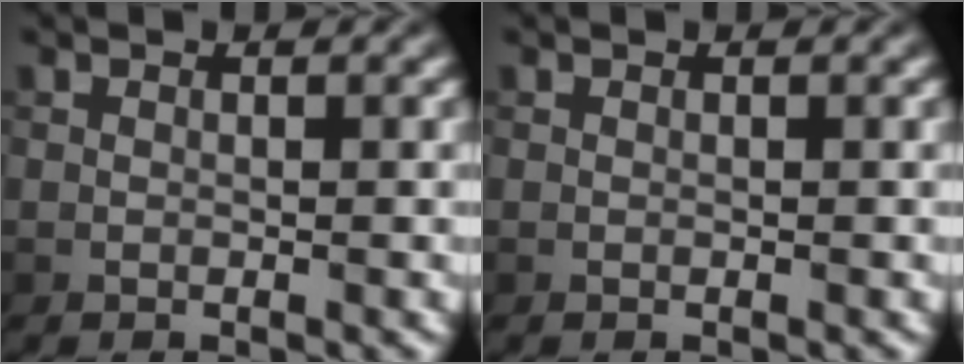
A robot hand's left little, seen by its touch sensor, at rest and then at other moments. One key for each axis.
{"total": 0.0}